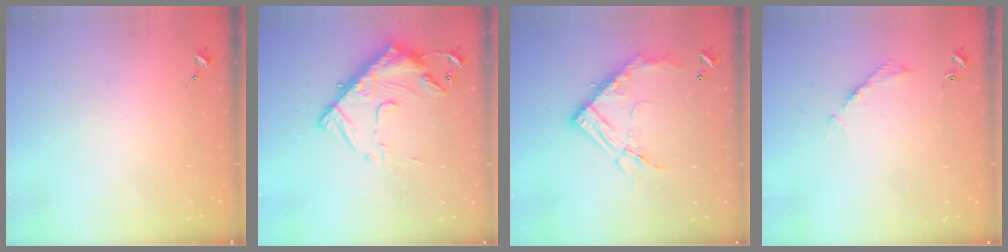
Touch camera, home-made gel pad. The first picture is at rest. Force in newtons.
{"total": 16.8, "press": 16.7, "slide": 1.2}
{"total": 17.2, "press": 17.1, "slide": 1.4}
{"total": 4.1, "press": 4.1, "slide": 0.3}